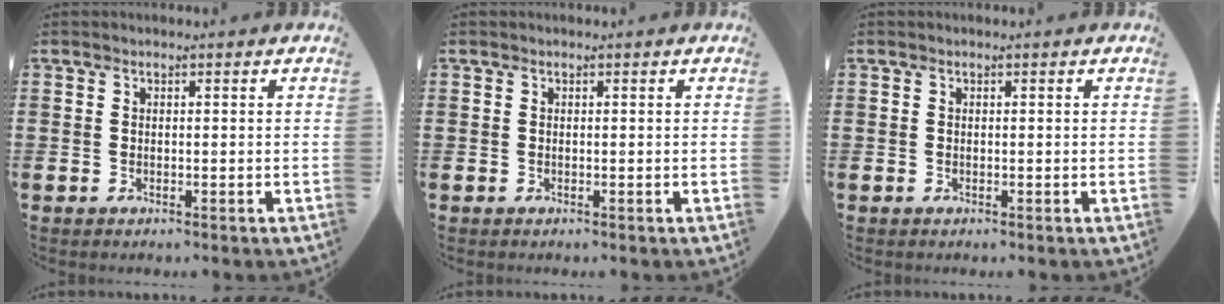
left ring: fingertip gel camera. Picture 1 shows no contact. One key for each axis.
{"total": 0.0}
{"total": 0.0}